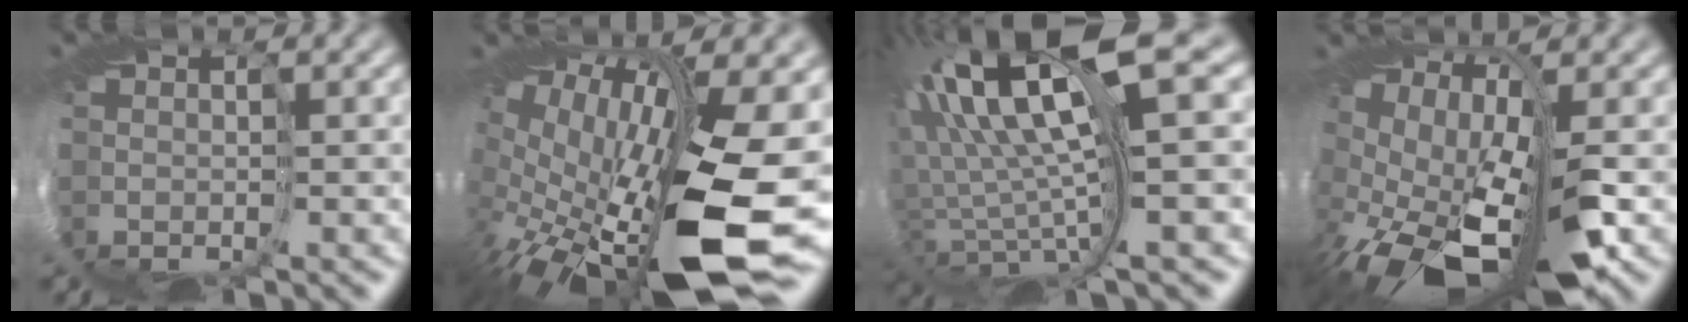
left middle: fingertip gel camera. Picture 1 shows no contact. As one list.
[{"total": 16.2, "force": [-4.1, 6.3, 14.4], "torque": [-0.278, -0.036, -0.076]}, {"total": 12.7, "force": [5.0, 2.5, 11.4], "torque": [-0.254, 0.011, 0.104]}, {"total": 10.7, "force": [-3.5, 5.1, 8.8], "torque": [-0.169, -0.053, -0.042]}]